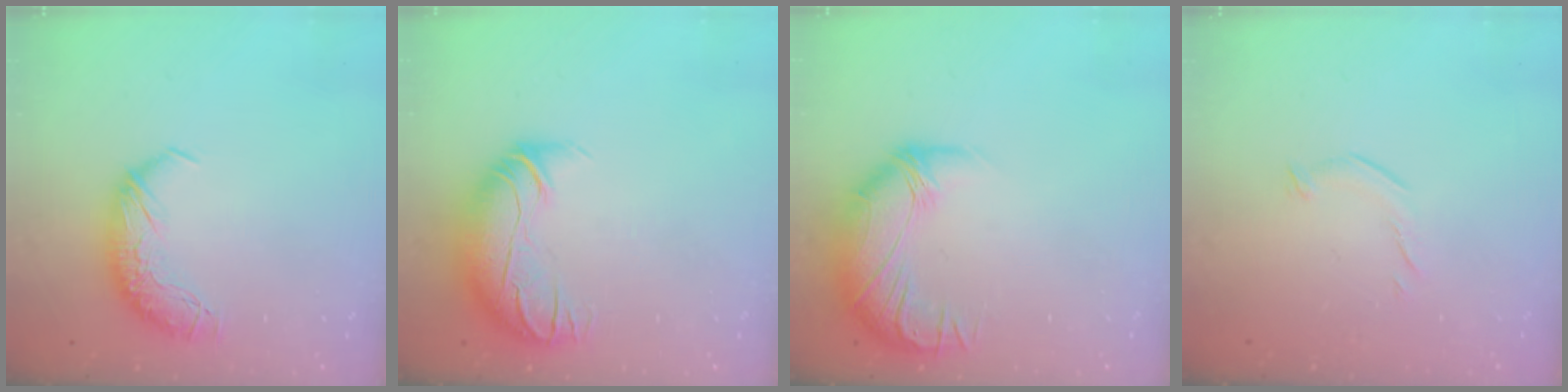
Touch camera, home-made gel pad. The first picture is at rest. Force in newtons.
{"total": 2.7, "press": 0.5, "slide": 2.7}
{"total": 2.8, "press": 0.8, "slide": 2.7}
{"total": 4.6, "press": 4.4, "slide": 1.1}